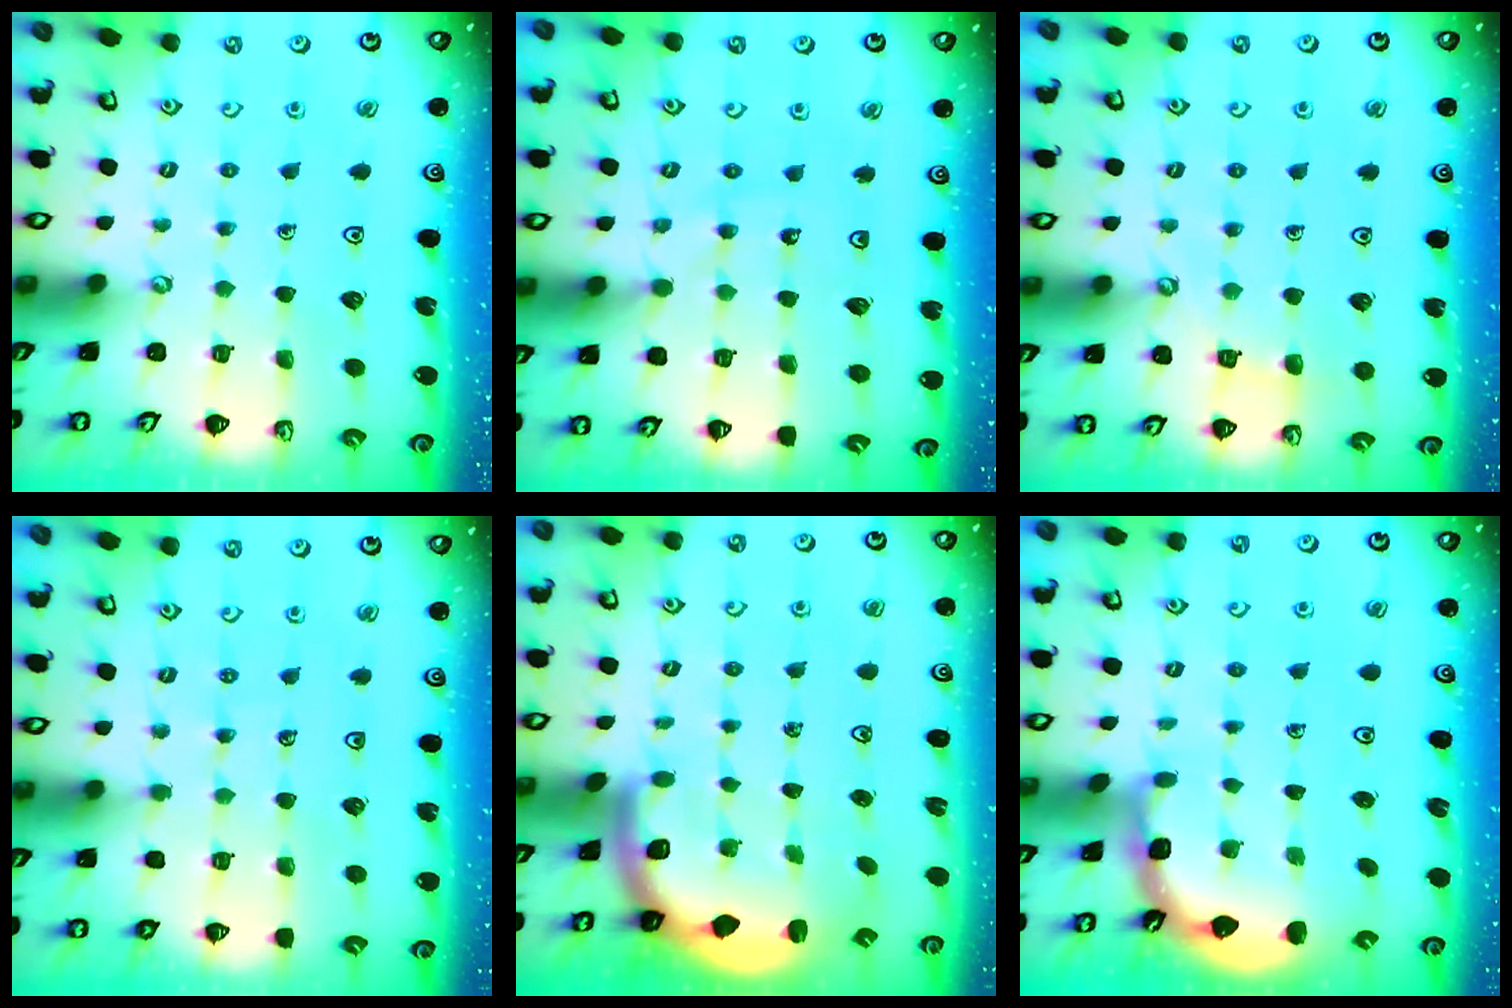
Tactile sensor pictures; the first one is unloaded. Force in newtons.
{"total": 10.3, "press": 10.2, "slide": 1.2}
{"total": 3.8, "press": 3.8, "slide": 0.6}
{"total": 4.5, "press": 4.0, "slide": 2.0}
{"total": 3.3, "press": 3.1, "slide": 1.2}
{"total": 2.0, "press": 2.0, "slide": 0.2}